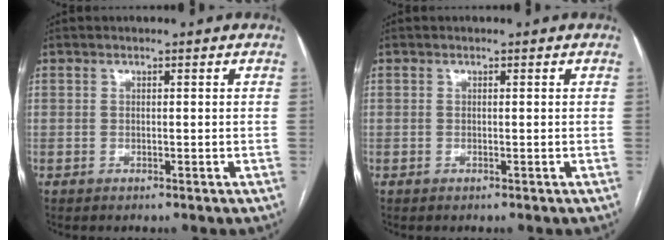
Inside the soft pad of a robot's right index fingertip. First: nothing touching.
{"total": 0.0}